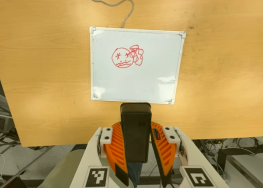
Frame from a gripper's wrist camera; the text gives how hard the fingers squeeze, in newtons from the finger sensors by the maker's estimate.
{"total": 9.8, "left": 8.0, "right": 11.7}